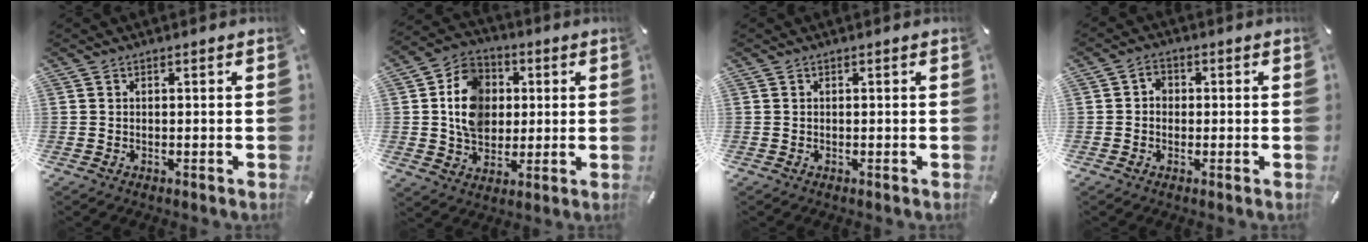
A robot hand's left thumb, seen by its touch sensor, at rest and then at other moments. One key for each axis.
{"total": 11.8, "fx": 1.1, "fy": 9.9, "fz": 6.2, "tx": -0.115, "ty": 0.017, "tz": 0.022}
{"total": 0.0}
{"total": 2.8, "fx": -0.4, "fy": 2.4, "fz": 1.4, "tx": -0.025, "ty": 0.010, "tz": -0.010}